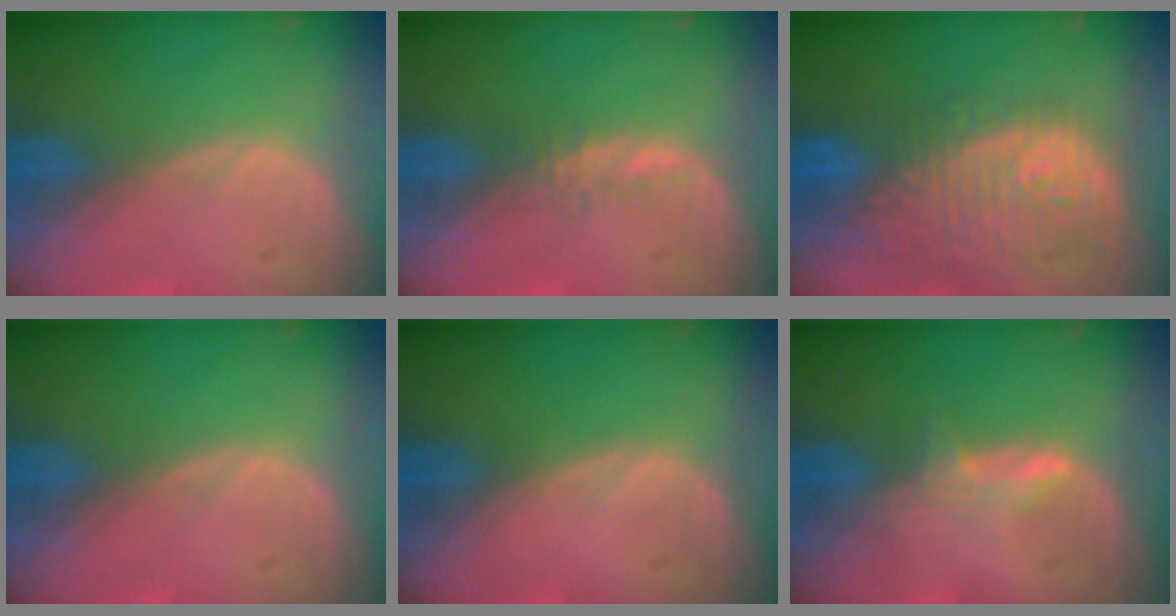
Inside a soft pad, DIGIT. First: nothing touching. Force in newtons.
{"total": 1.3, "press": 1.2, "slide": 0.5}
{"total": 12.2, "press": 10.9, "slide": 5.5}
{"total": 0.0}
{"total": 0.0}
{"total": 2.9, "press": 2.9, "slide": 0.4}